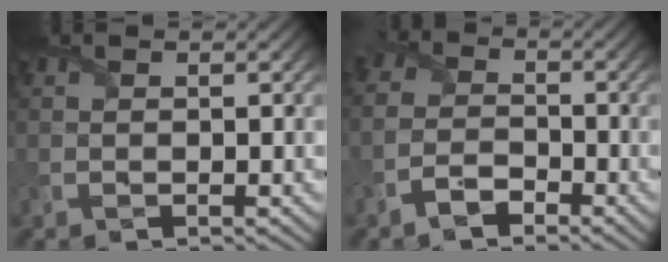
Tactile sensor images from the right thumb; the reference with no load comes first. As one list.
[{"total": 4.1, "force": [-2.6, 2.6, 1.8], "torque": [-0.035, -0.004, -0.067]}]